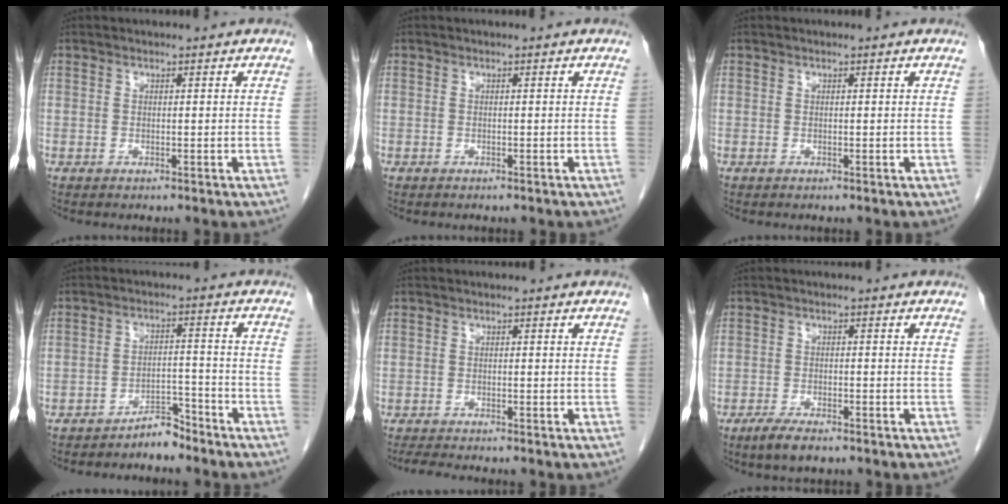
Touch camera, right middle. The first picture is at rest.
{"total": 0.0}
{"total": 0.0}
{"total": 3.9, "force": [-3.7, 0.9, 1.1], "torque": [-0.011, -0.001, -0.063]}
{"total": 2.8, "force": [-2.6, -0.1, 1.2], "torque": [-0.022, -0.011, -0.043]}
{"total": 4.1, "force": [-3.0, 1.0, 2.6], "torque": [-0.055, -0.005, -0.051]}